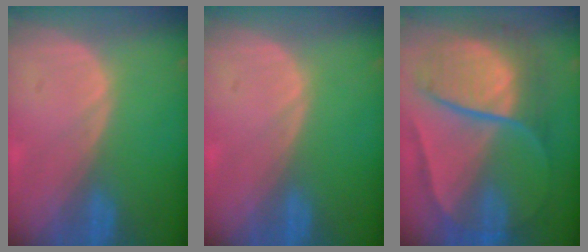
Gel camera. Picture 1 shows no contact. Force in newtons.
{"total": 0.0}
{"total": 10.7, "press": 10.7, "slide": 1.1}